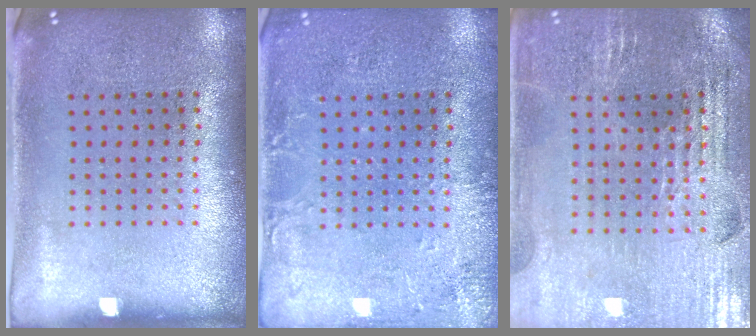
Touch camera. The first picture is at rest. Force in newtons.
{"total": 2.5, "press": 2.5, "slide": 0.3}
{"total": 2.9, "press": 2.8, "slide": 0.5}